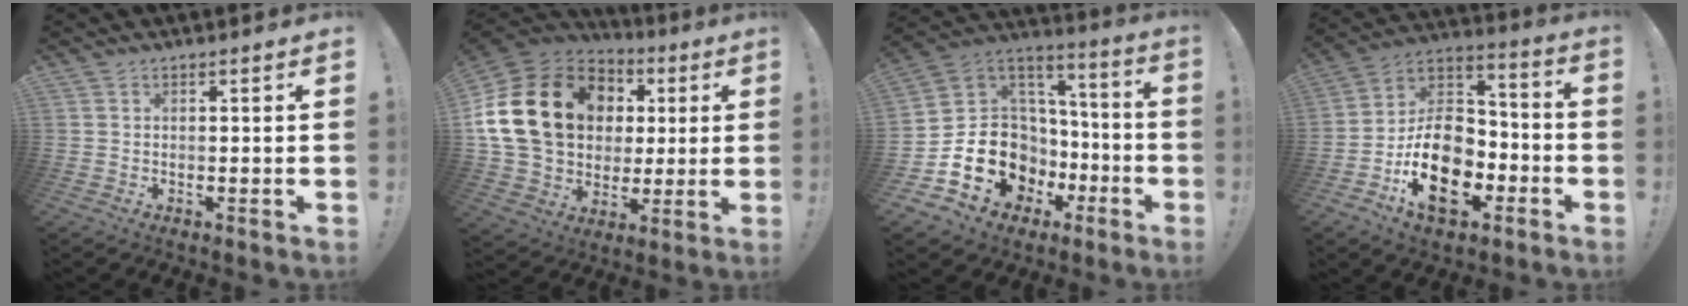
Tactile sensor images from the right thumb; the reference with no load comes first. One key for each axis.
{"total": 24.9, "fx": 5.9, "fy": 18.3, "fz": 15.8, "tx": -0.290, "ty": -0.004, "tz": 0.135}
{"total": 18.2, "fx": -6.4, "fy": 14.4, "fz": 9.1, "tx": -0.164, "ty": 0.027, "tz": -0.075}
{"total": 20.4, "fx": -8.0, "fy": 13.5, "fz": 12.9, "tx": -0.201, "ty": 0.037, "tz": -0.125}